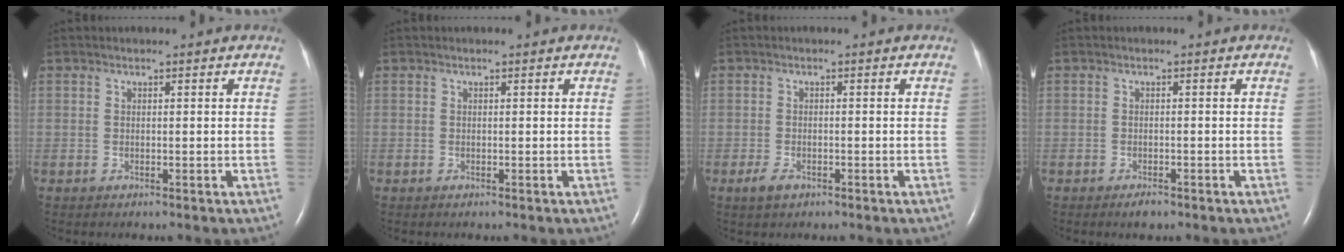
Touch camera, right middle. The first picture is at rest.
{"total": 0.0}
{"total": 2.1, "force": [-1.2, 1.0, 1.3], "torque": [-0.034, -0.002, -0.019]}
{"total": 1.4, "force": [-1.0, 0.5, 0.8], "torque": [-0.017, -0.001, -0.014]}